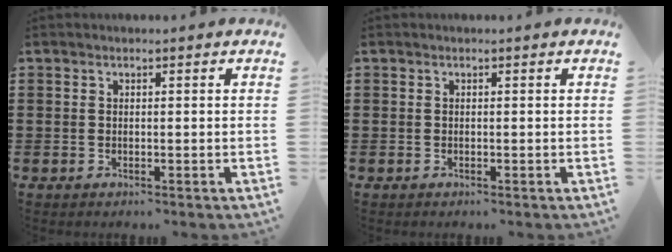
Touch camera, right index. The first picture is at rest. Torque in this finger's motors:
{"motor_torque": [-0.01, 0.01, 0.00, 0.00]}